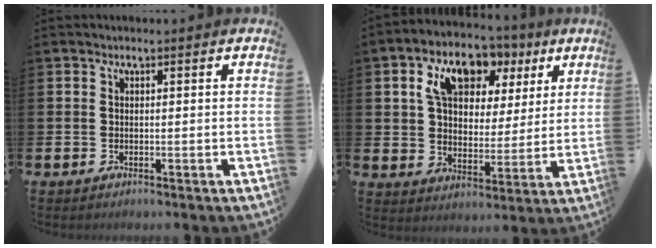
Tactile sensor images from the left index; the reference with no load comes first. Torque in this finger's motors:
{"motor_torque": [2.14, 0.00, 1.05, 0.13]}